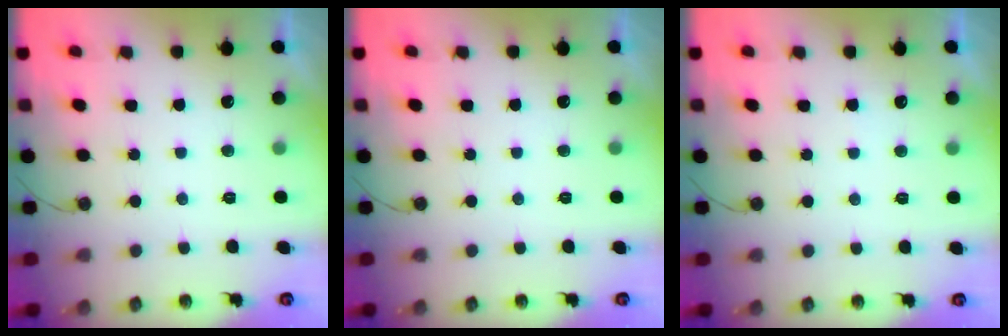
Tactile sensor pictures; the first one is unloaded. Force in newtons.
{"total": 0.0}
{"total": 2.9, "press": 2.9, "slide": 0.5}